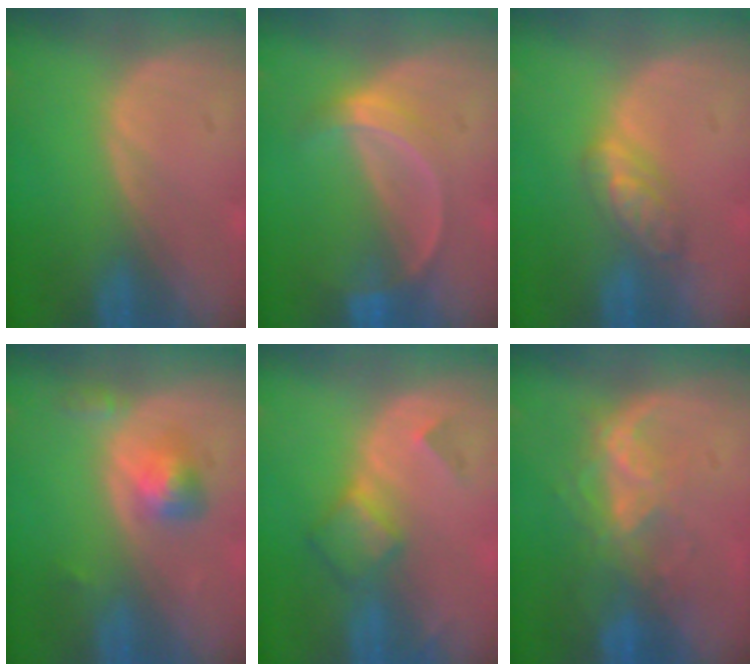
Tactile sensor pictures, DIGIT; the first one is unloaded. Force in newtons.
{"total": 5.3, "press": 4.8, "slide": 2.3}
{"total": 4.7, "press": 4.4, "slide": 1.4}
{"total": 3.7, "press": 3.7, "slide": 0.2}
{"total": 5.0, "press": 4.4, "slide": 2.4}
{"total": 6.8, "press": 6.2, "slide": 2.8}